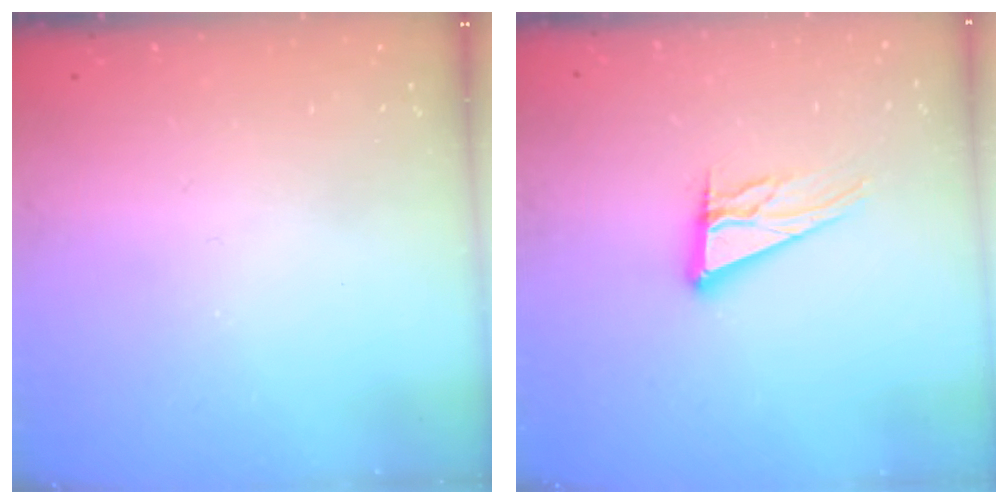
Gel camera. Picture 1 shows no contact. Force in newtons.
{"total": 13.0, "press": 12.7, "slide": 2.8}